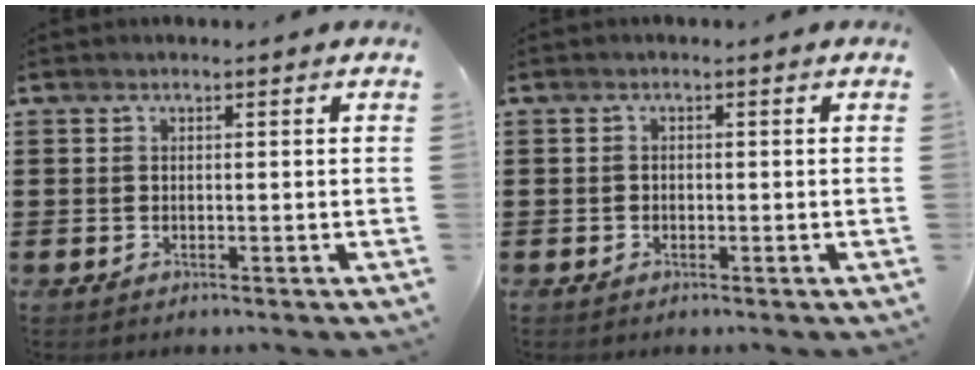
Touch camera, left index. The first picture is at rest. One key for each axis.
{"total": 0.7, "fx": -0.3, "fy": 0.5, "fz": 0.2, "tx": -0.006, "ty": 0.001, "tz": -0.007}